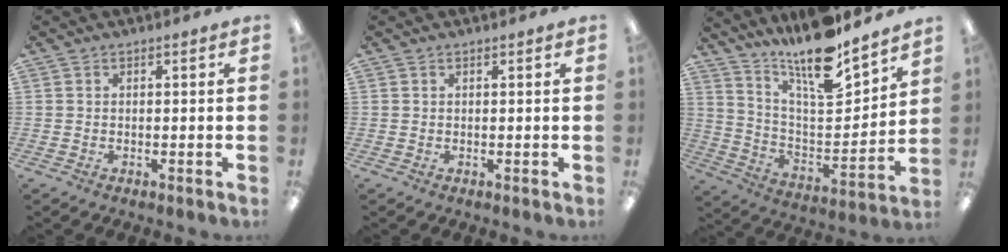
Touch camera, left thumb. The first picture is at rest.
{"total": 0.0}
{"total": 16.6, "force": [14.3, 2.8, 8.1], "torque": [-0.153, -0.112, 0.243]}